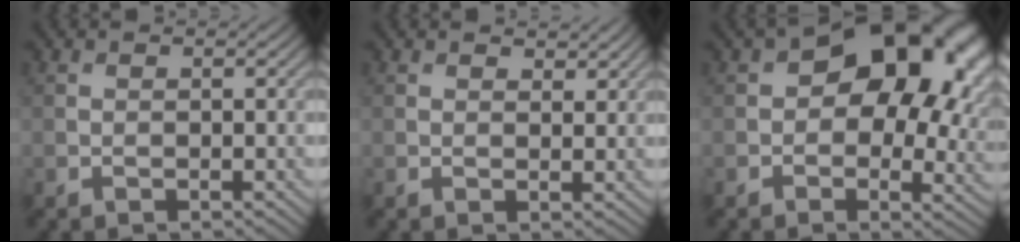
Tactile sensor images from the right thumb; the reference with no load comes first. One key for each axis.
{"total": 2.1, "fx": 1.6, "fy": 0.8, "fz": 1.0, "tx": -0.015, "ty": -0.005, "tz": 0.032}
{"total": 16.7, "fx": 4.0, "fy": 10.3, "fz": 12.5, "tx": -0.144, "ty": 0.008, "tz": 0.062}